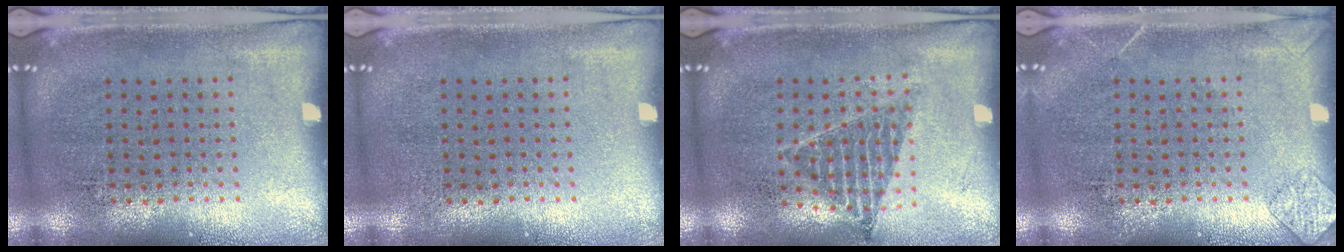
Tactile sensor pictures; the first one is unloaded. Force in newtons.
{"total": 0.0}
{"total": 1.0, "press": 0.9, "slide": 0.3}
{"total": 1.3, "press": 1.3, "slide": 0.1}